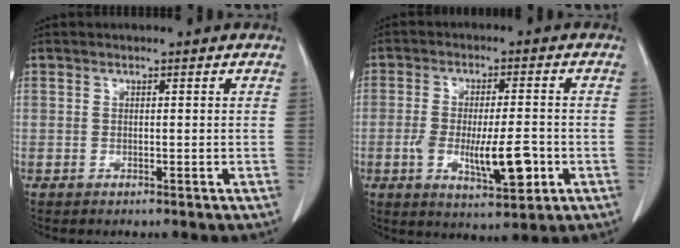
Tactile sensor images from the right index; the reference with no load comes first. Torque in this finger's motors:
{"motor_torque": [0.36, -0.09, 0.26, 0.13]}